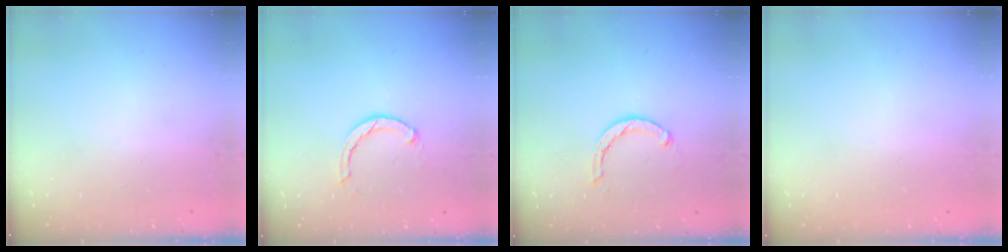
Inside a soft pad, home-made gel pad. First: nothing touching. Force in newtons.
{"total": 2.4, "press": 2.3, "slide": 0.4}
{"total": 3.7, "press": 3.6, "slide": 0.6}
{"total": 2.4, "press": 2.4, "slide": 0.2}